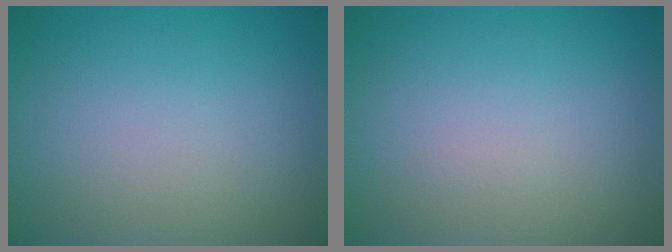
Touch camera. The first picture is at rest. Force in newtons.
{"total": 0.0}